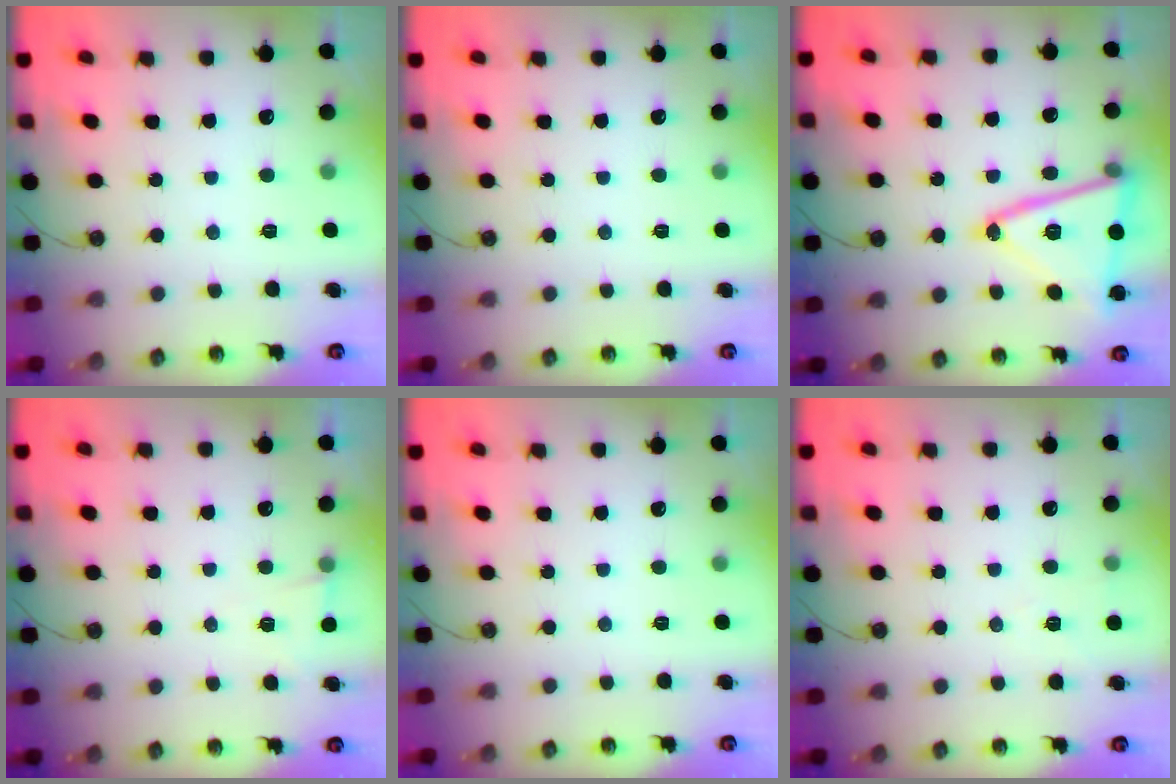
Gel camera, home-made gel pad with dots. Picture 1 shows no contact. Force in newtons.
{"total": 0.0}
{"total": 19.2, "press": 19.0, "slide": 2.4}
{"total": 3.5, "press": 2.9, "slide": 2.1}
{"total": 0.0}
{"total": 5.2, "press": 3.1, "slide": 4.2}